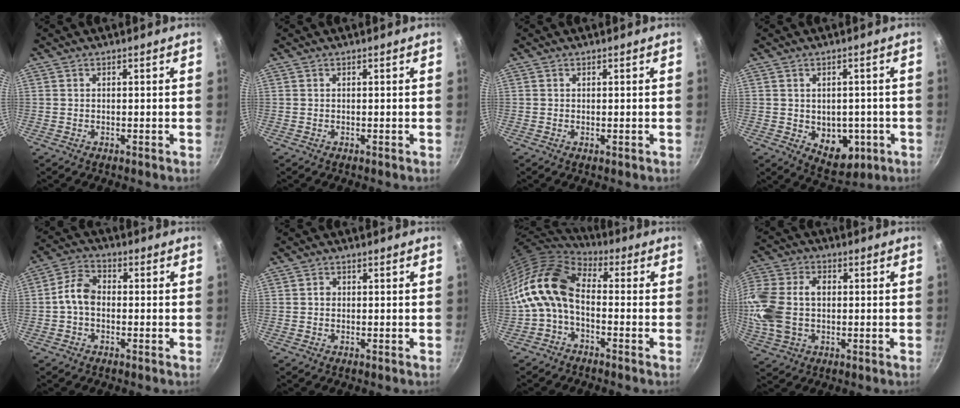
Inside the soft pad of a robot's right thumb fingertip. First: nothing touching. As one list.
[{"total": 0.0}, {"total": 0.0}, {"total": 8.7, "force": [-1.9, 6.2, 5.8], "torque": [-0.040, -0.006, -0.010]}, {"total": 6.2, "force": [-0.8, 4.4, 4.4], "torque": [-0.073, 0.027, -0.028]}, {"total": 1.0, "force": [0.0, 0.9, 0.4], "torque": [-0.005, 0.005, -0.002]}, {"total": 12.8, "force": [-1.6, 7.9, 9.9], "torque": [-0.179, 0.033, -0.046]}, {"total": 16.3, "force": [0.1, 11.6, 11.5], "torque": [-0.239, 0.029, -0.003]}]